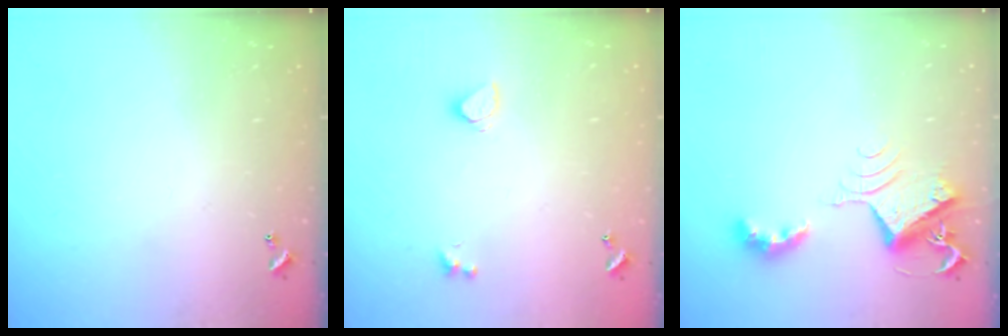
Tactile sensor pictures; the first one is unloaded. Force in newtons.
{"total": 0.8, "press": 0.6, "slide": 0.4}
{"total": 8.1, "press": 8.1, "slide": 0.1}